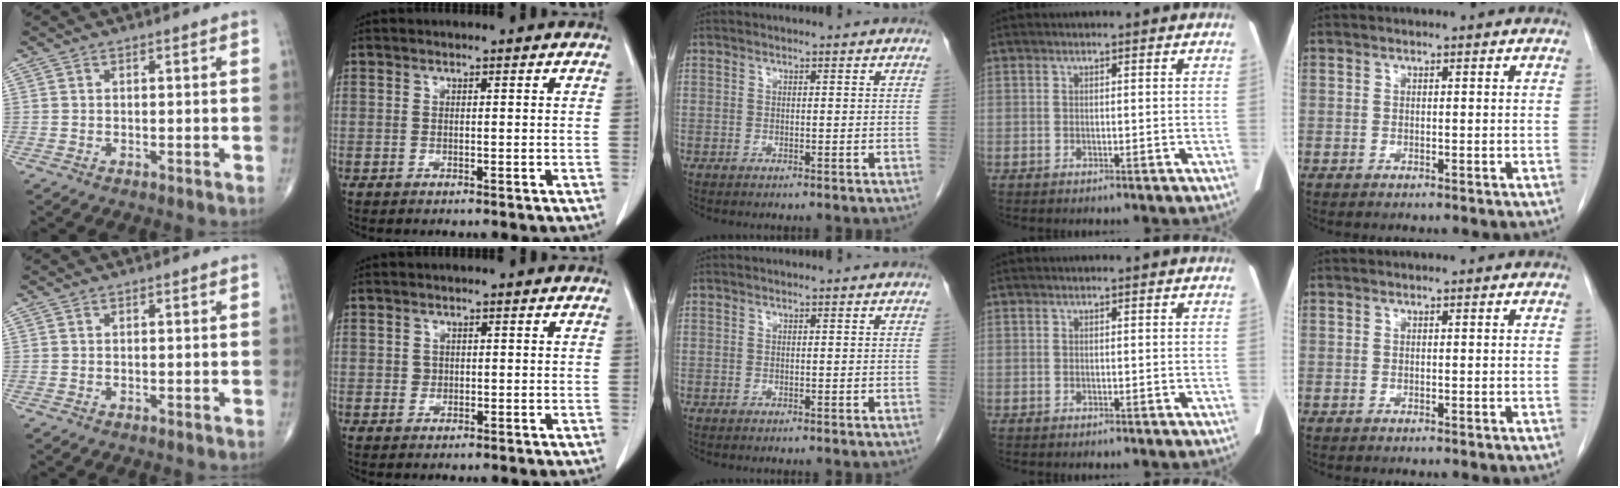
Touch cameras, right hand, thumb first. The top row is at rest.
{"index": {"total": 0.9, "force": [0.1, 0.9, 0.2], "torque": [-0.001, 0.002, 0.002]}}